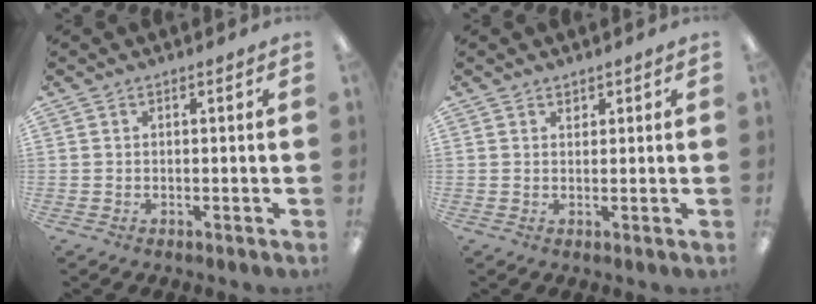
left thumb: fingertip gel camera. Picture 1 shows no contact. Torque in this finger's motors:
{"motor_torque": [0.08, 0.01, 0.25, -0.08, 0.01]}